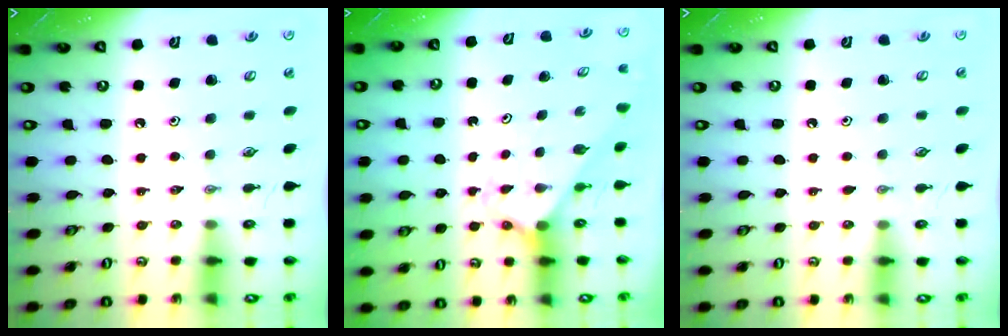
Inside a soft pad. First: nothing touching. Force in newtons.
{"total": 2.1, "press": 2.1, "slide": 0.1}
{"total": 2.3, "press": 2.3, "slide": 0.2}